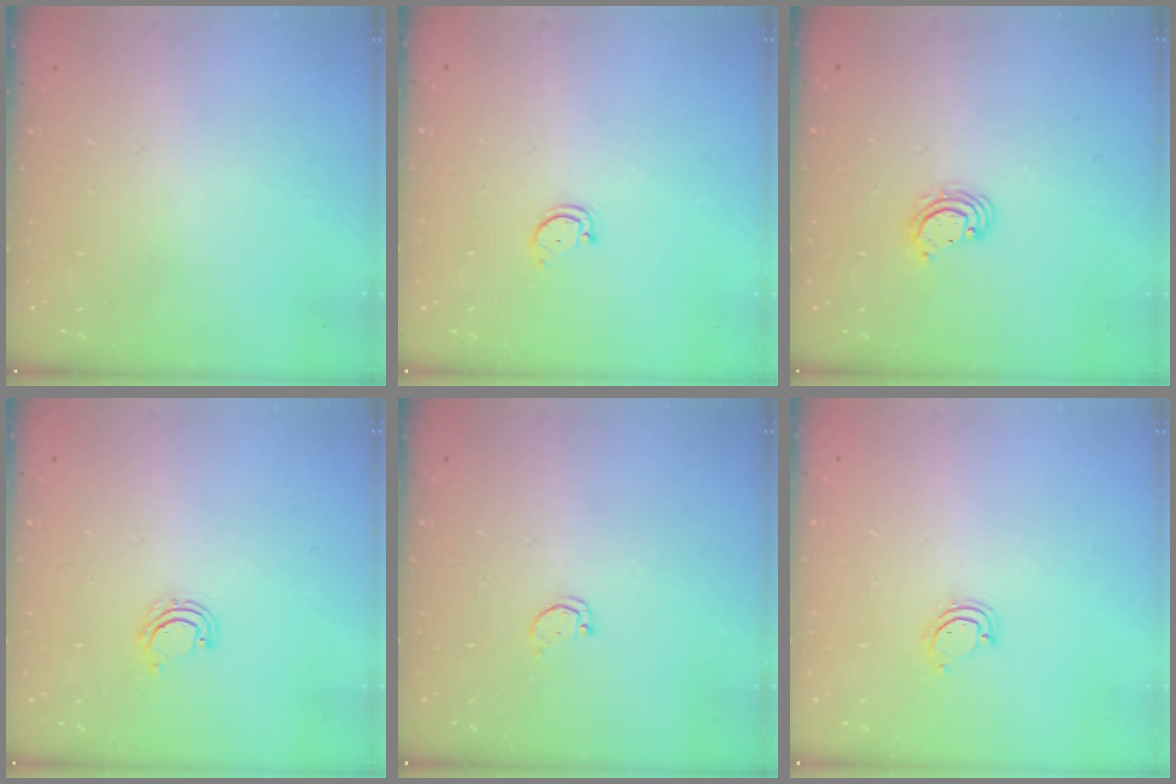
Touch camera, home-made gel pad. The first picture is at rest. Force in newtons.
{"total": 2.3, "press": 2.3, "slide": 0.4}
{"total": 3.6, "press": 3.6, "slide": 0.2}
{"total": 3.5, "press": 3.5, "slide": 0.3}
{"total": 1.7, "press": 1.7, "slide": 0.2}
{"total": 3.7, "press": 3.7, "slide": 0.3}